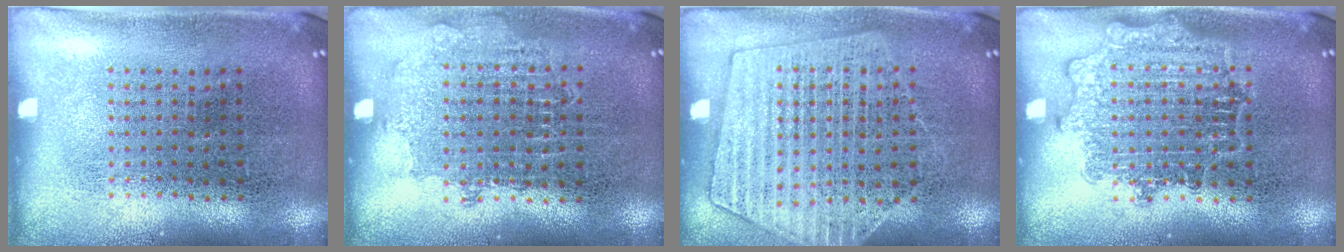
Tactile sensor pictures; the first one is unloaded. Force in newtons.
{"total": 0.8, "press": 0.8, "slide": 0.2}
{"total": 1.4, "press": 1.4, "slide": 0.3}
{"total": 1.5, "press": 1.5, "slide": 0.2}